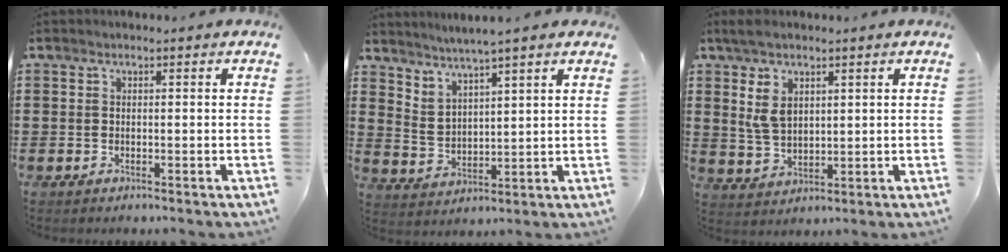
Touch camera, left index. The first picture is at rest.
{"total": 3.1, "force": [3.0, 0.0, 0.6], "torque": [-0.024, -0.020, 0.052]}
{"total": 5.9, "force": [2.6, 3.1, 4.3], "torque": [-0.099, 0.005, 0.045]}